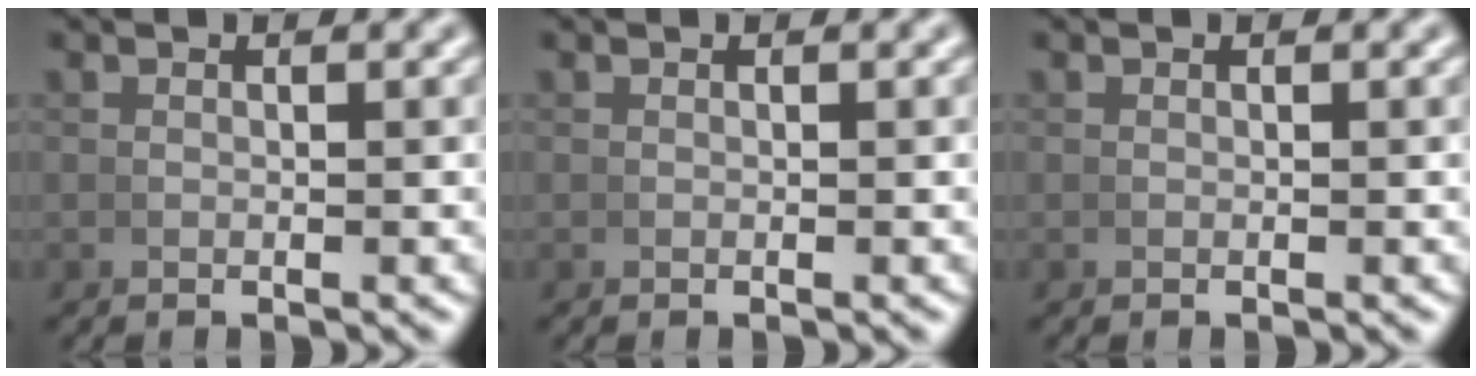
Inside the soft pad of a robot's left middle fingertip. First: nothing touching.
{"total": 0.0}
{"total": 0.0}